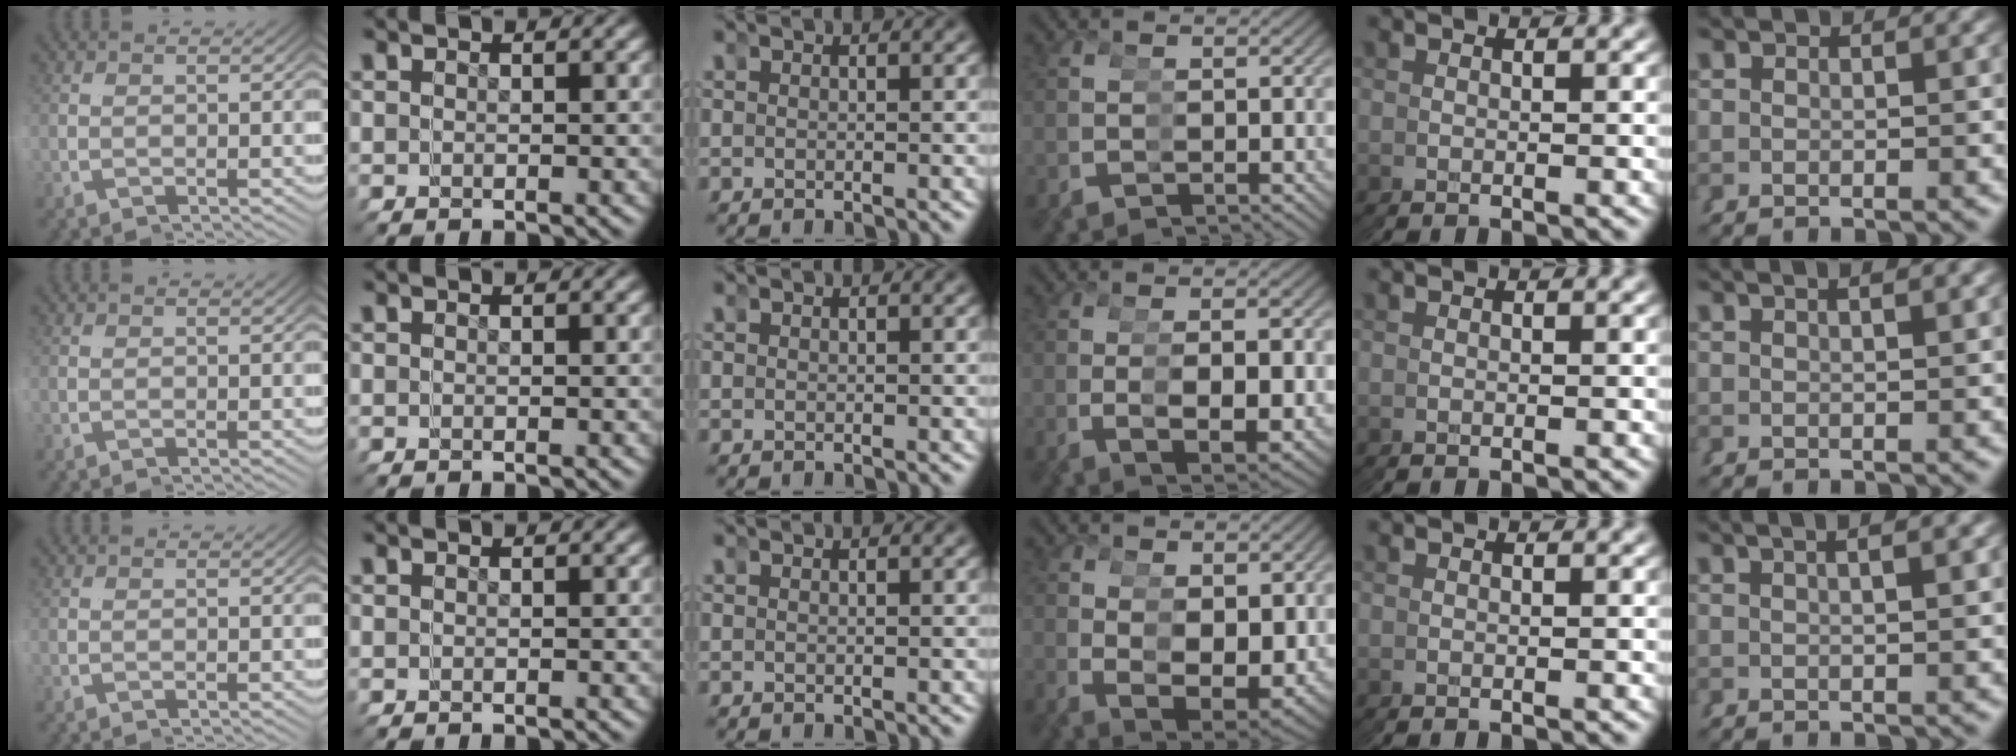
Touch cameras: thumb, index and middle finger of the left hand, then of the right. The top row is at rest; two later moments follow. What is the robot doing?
{"motion": "grasp_and_lifting", "object": "bandage"}